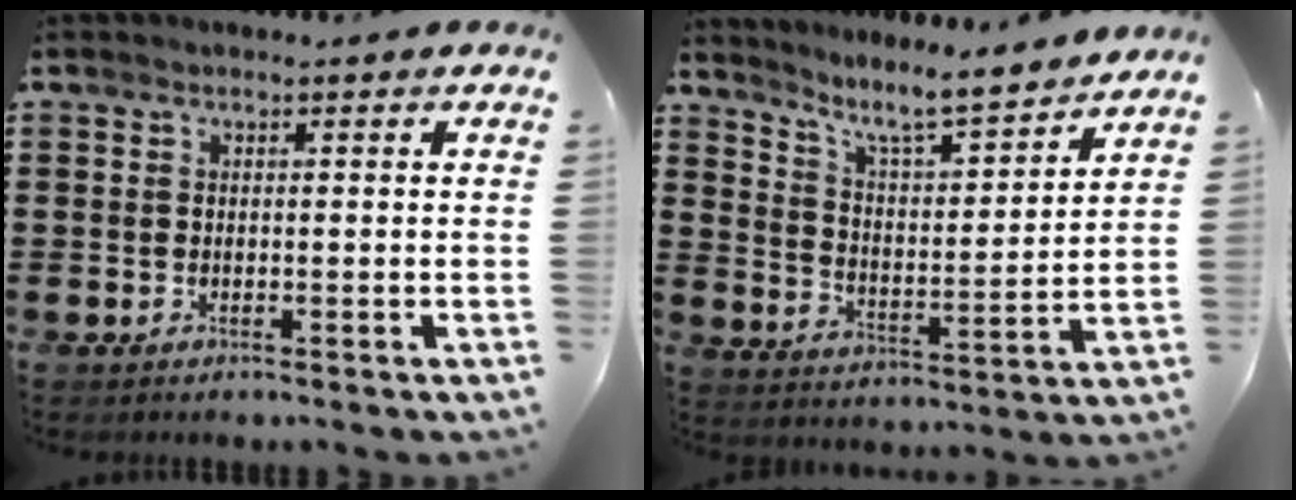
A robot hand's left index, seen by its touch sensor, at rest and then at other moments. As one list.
[{"total": 7.6, "force": [6.8, 0.3, 3.4], "torque": [-0.083, -0.045, 0.114]}]